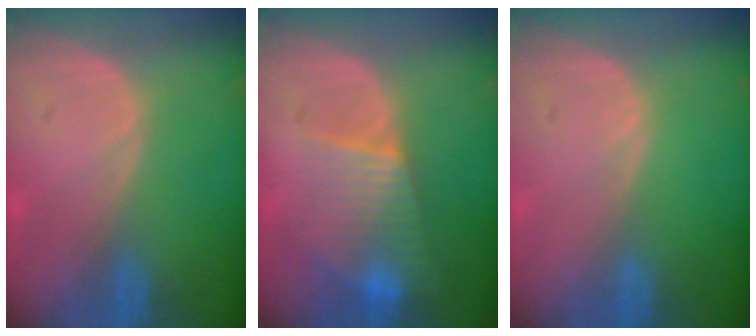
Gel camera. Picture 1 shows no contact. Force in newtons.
{"total": 7.3, "press": 7.0, "slide": 2.2}
{"total": 0.0}